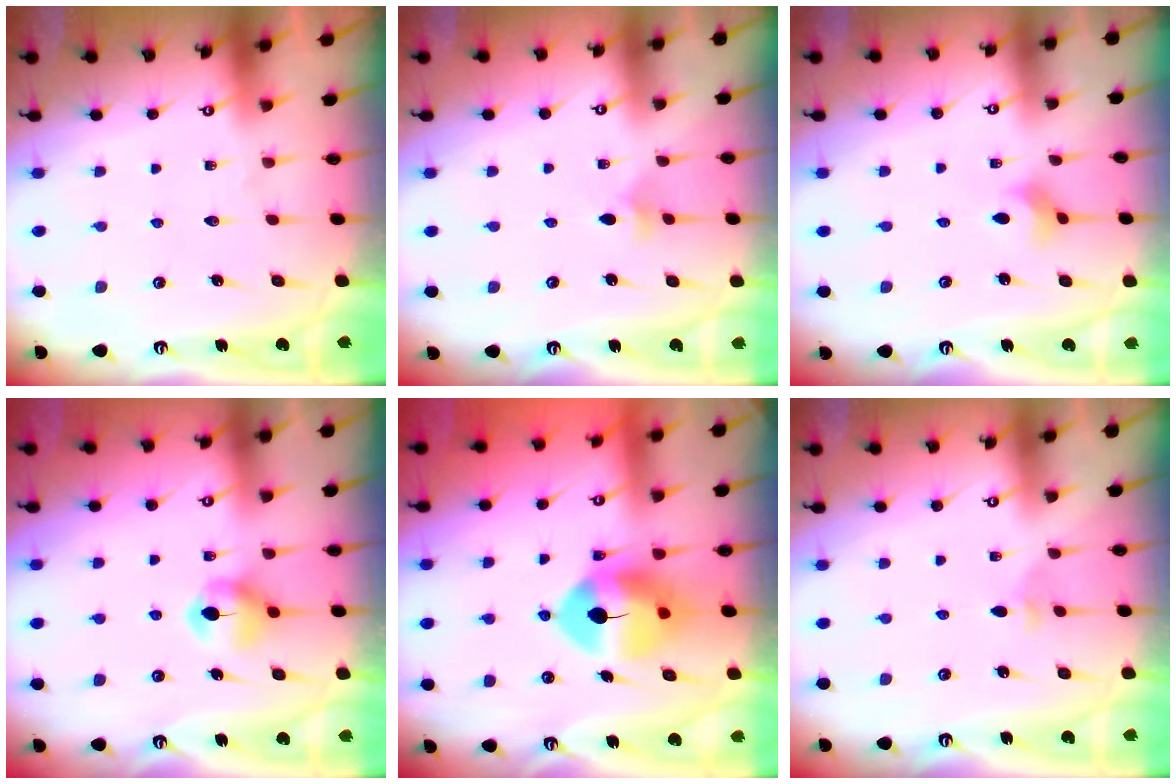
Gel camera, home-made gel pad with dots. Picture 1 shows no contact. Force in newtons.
{"total": 2.7, "press": 2.6, "slide": 0.6}
{"total": 2.5, "press": 2.4, "slide": 0.5}
{"total": 6.5, "press": 6.5, "slide": 0.7}
{"total": 9.5, "press": 9.4, "slide": 1.7}
{"total": 2.7, "press": 2.6, "slide": 0.9}